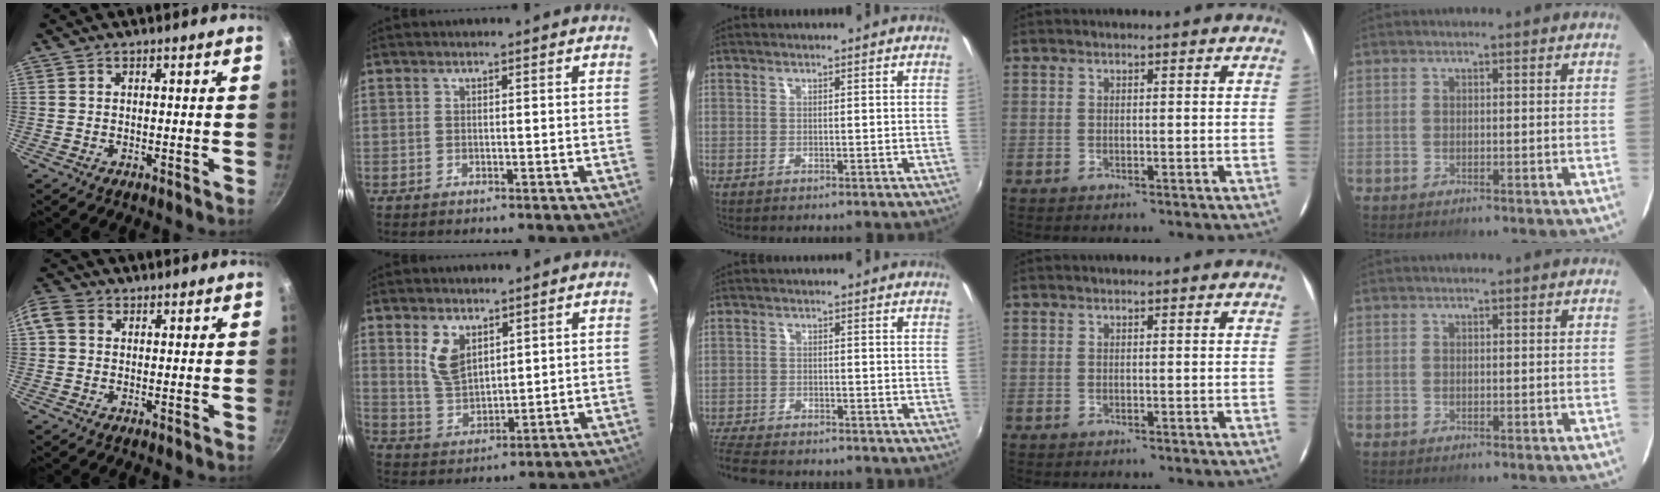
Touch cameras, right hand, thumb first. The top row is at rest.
{"thumb": {"total": 4.8, "force": [1.1, 3.9, 2.7], "torque": [-0.056, 0.012, 0.008]}, "index": {"total": 7.2, "force": [3.5, 4.0, 4.9], "torque": [-0.092, 0.000, 0.077]}, "middle": {"total": 9.4, "force": [-8.4, 2.2, 3.6], "torque": [-0.103, -0.025, -0.147]}}